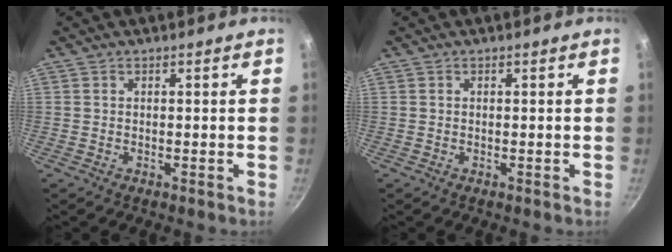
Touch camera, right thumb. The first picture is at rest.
{"total": 0.0}